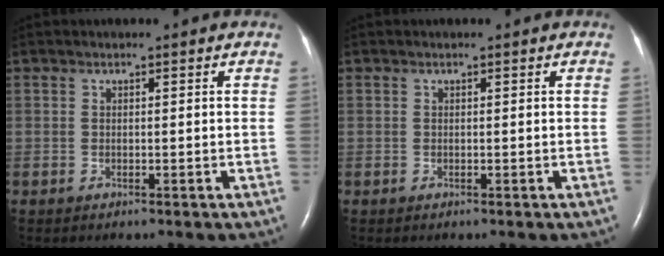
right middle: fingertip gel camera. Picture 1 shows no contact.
{"total": 0.0}